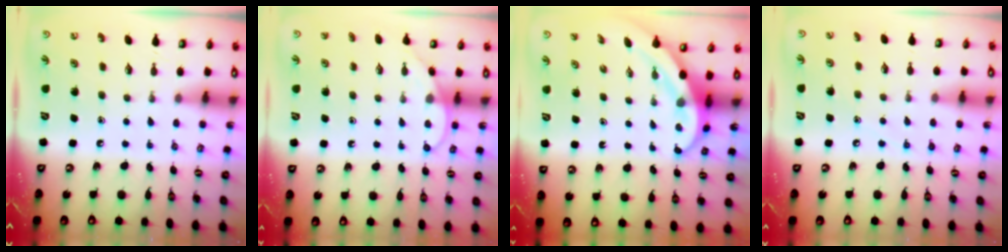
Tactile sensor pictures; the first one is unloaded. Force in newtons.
{"total": 6.1, "press": 6.1, "slide": 0.6}
{"total": 3.9, "press": 3.9, "slide": 0.3}
{"total": 5.8, "press": 5.8, "slide": 0.8}